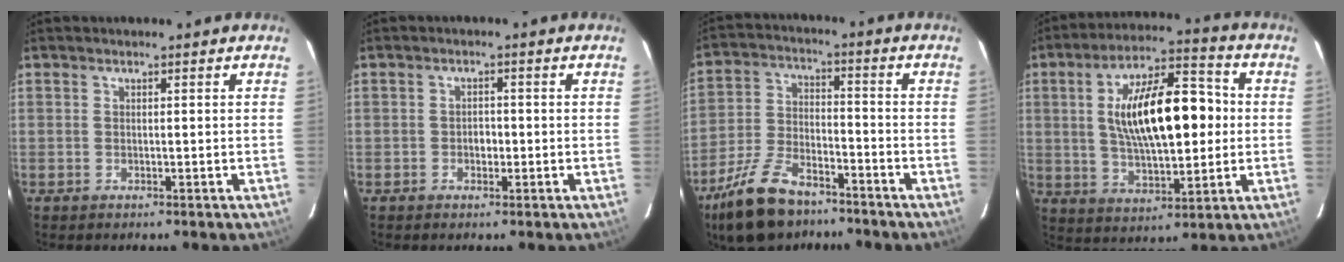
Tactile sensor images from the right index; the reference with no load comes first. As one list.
[{"total": 1.8, "force": [-0.6, 1.4, 0.9], "torque": [-0.014, 0.007, -0.009]}, {"total": 14.8, "force": [-10.6, 6.5, 7.9], "torque": [-0.179, -0.010, -0.195]}, {"total": 18.2, "force": [1.6, 7.4, 16.5], "torque": [-0.283, 0.023, 0.033]}]